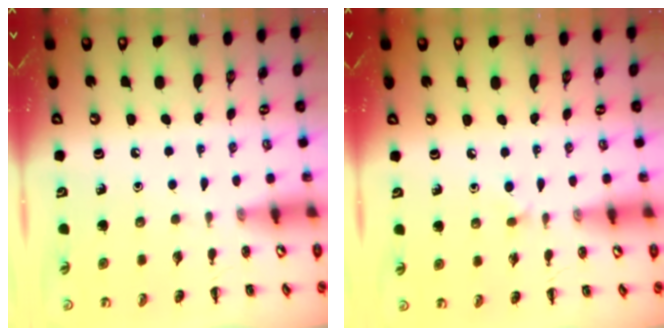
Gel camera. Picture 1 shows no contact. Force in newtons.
{"total": 3.9, "press": 3.7, "slide": 1.4}